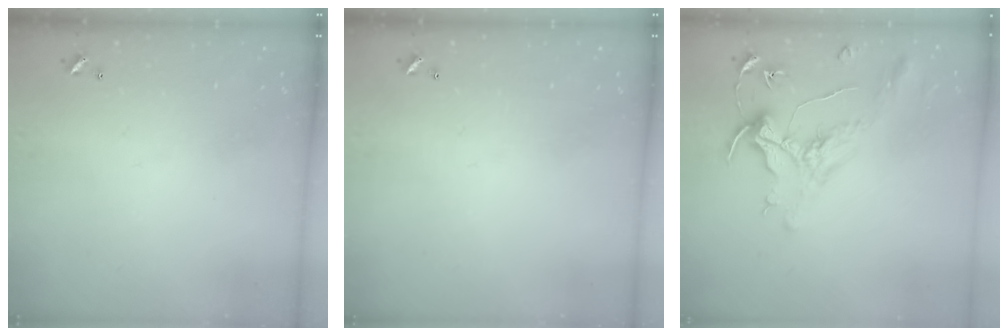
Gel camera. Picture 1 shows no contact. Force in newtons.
{"total": 0.0}
{"total": 1.6, "press": 1.4, "slide": 0.7}